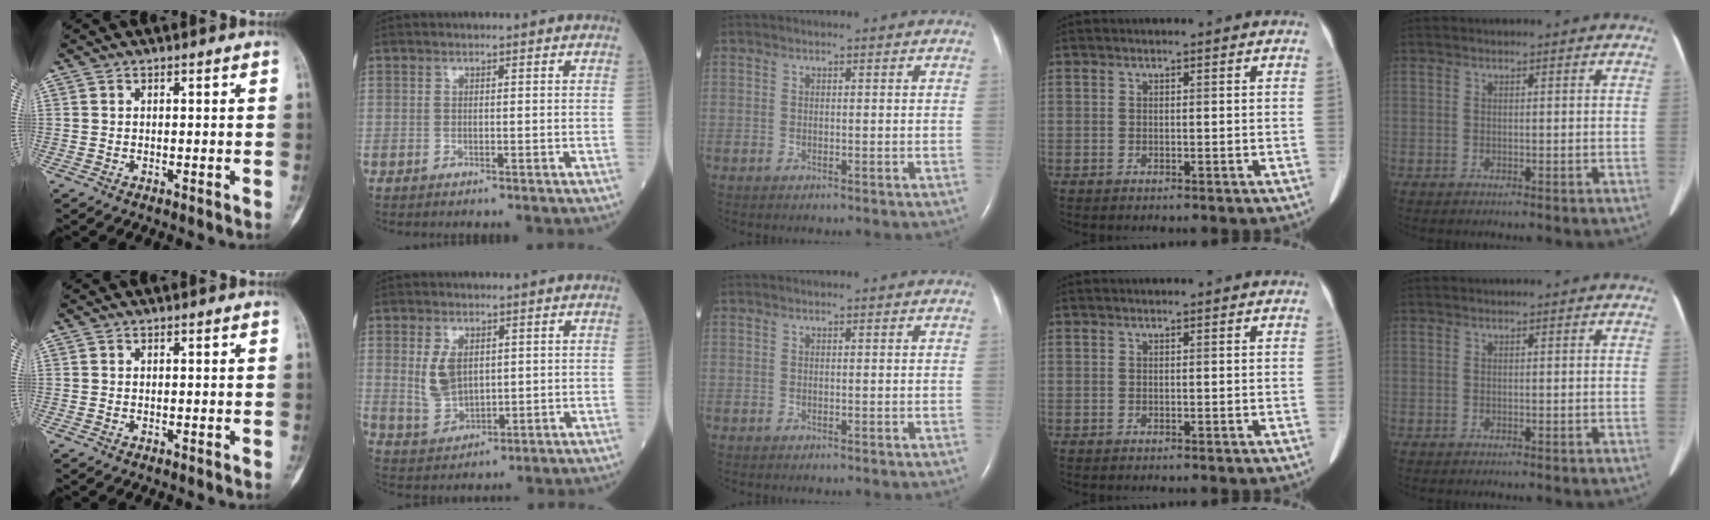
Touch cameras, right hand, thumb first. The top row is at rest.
{"index": {"total": 6.1, "force": [1.3, 3.7, 4.7], "torque": [-0.103, 0.003, 0.035]}}